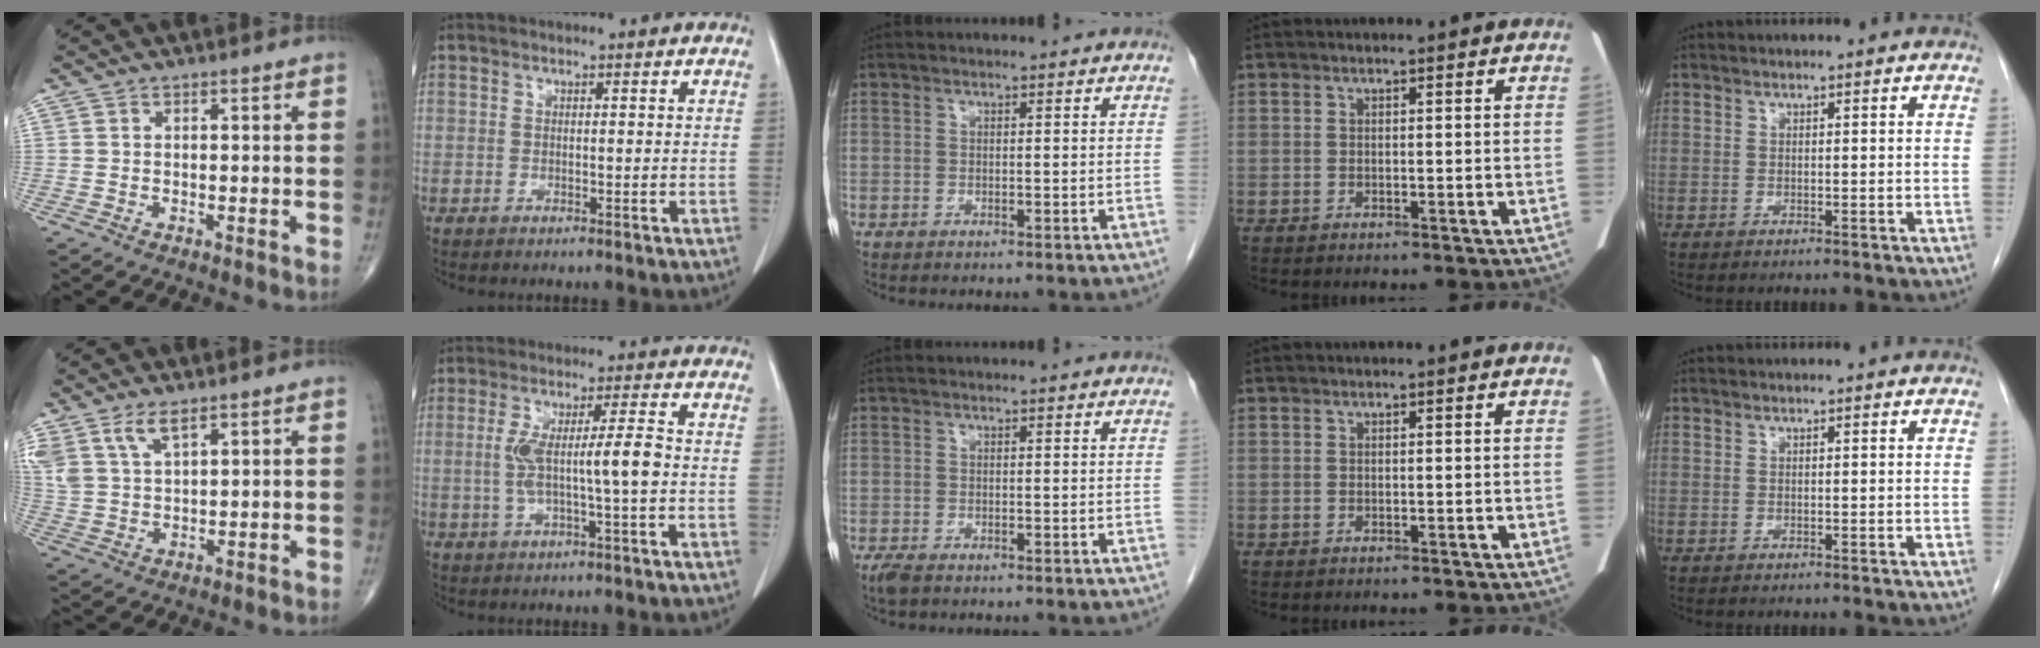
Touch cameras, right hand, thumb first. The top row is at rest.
{"thumb": {"total": 7.6, "force": [4.7, 3.3, 5.0], "torque": [-0.107, -0.011, 0.104]}, "index": {"total": 7.4, "force": [-0.5, 0.3, 7.4], "torque": [-0.140, 0.013, -0.004]}, "middle": {"total": 2.1, "force": [-1.5, 0.8, 1.2], "torque": [-0.030, -0.006, -0.024]}}